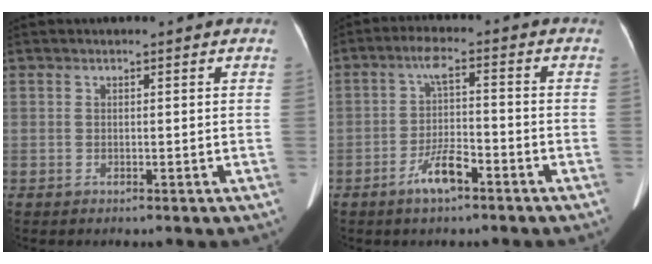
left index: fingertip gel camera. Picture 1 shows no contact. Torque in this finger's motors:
{"motor_torque": [0.97, 0.59, 0.22, 0.15]}